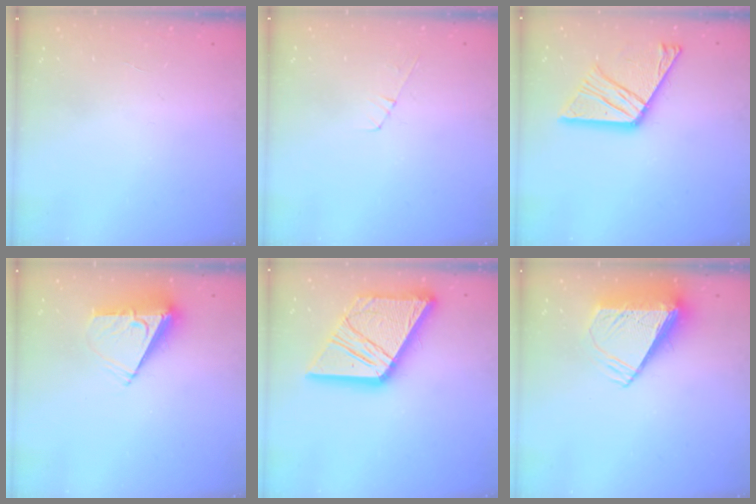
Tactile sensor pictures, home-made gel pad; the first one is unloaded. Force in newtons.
{"total": 5.3, "press": 5.2, "slide": 0.5}
{"total": 16.5, "press": 16.4, "slide": 1.8}
{"total": 7.5, "press": 7.5, "slide": 0.5}
{"total": 26.1, "press": 25.9, "slide": 3.2}
{"total": 9.7, "press": 9.6, "slide": 1.4}